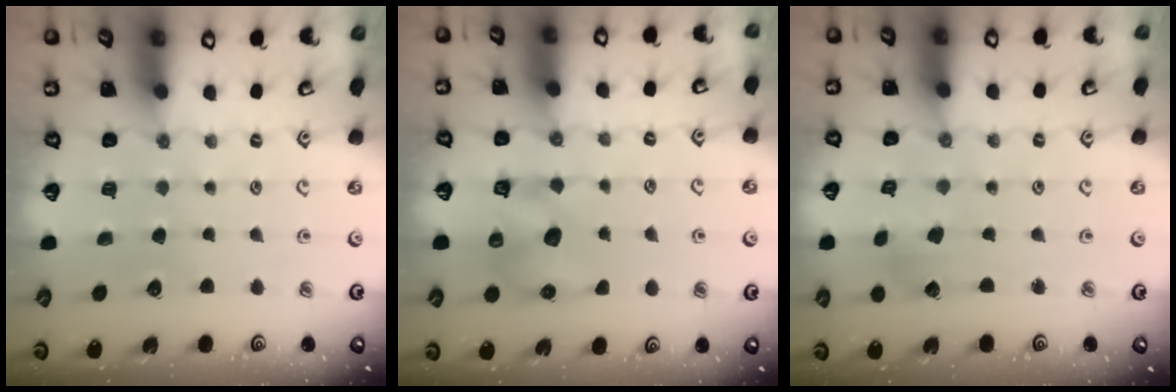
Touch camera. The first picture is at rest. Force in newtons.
{"total": 7.9, "press": 7.8, "slide": 0.5}
{"total": 2.0, "press": 2.0, "slide": 0.3}